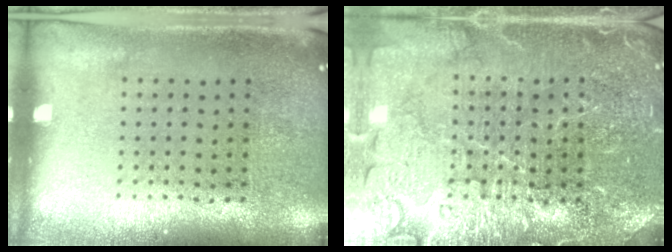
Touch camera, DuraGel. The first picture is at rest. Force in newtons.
{"total": 4.3, "press": 4.2, "slide": 0.7}